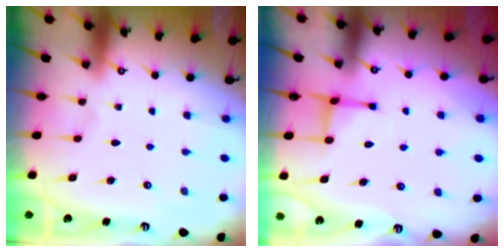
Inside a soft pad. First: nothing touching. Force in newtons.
{"total": 2.8, "press": 2.7, "slide": 0.6}